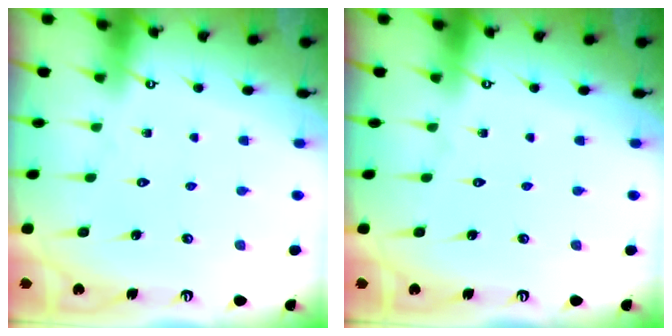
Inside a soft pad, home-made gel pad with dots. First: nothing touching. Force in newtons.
{"total": 0.0}